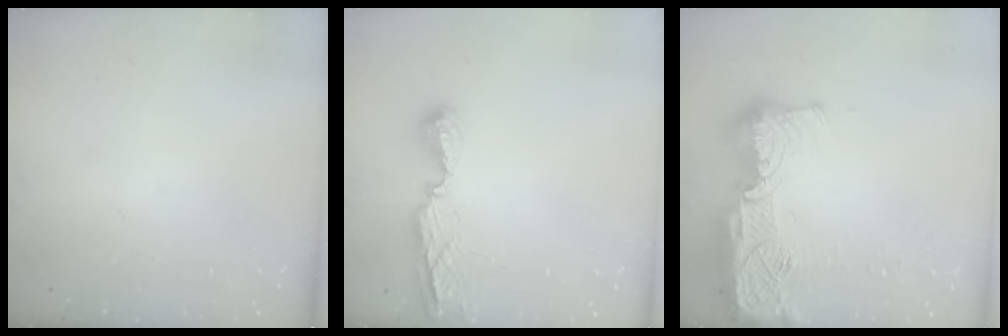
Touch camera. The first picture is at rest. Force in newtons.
{"total": 8.0, "press": 7.9, "slide": 1.0}
{"total": 19.4, "press": 19.0, "slide": 3.7}